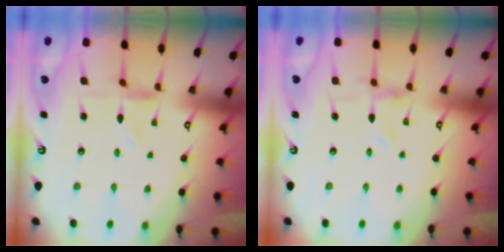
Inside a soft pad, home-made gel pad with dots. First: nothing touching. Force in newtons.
{"total": 0.0}